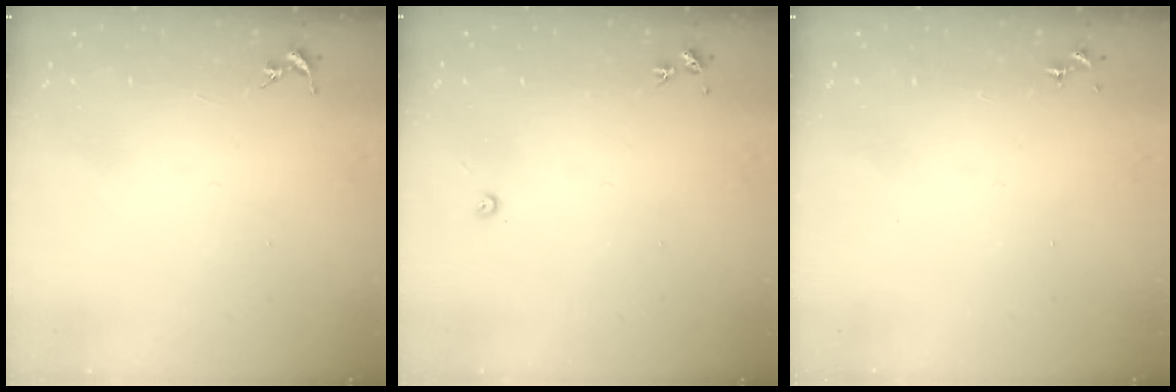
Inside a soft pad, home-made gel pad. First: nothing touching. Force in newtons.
{"total": 3.5, "press": 3.5, "slide": 0.3}
{"total": 0.0}